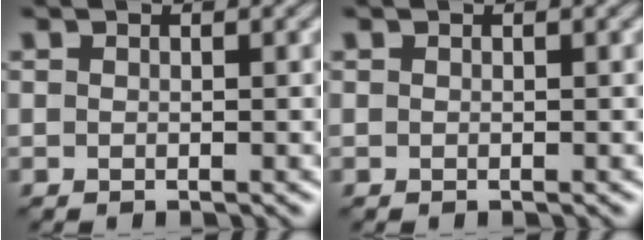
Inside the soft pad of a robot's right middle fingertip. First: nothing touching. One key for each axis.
{"total": 0.0}